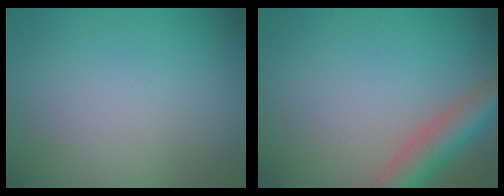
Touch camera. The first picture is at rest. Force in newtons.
{"total": 5.5, "press": 5.5, "slide": 0.2}